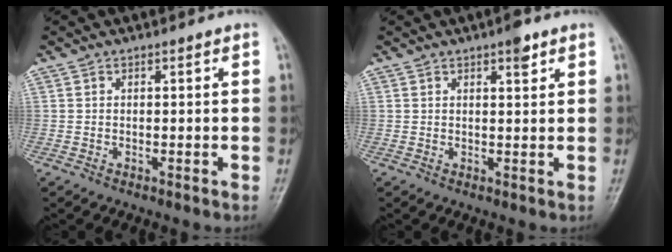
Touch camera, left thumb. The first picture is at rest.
{"total": 2.9, "force": [1.8, 0.9, 2.1], "torque": [-0.024, -0.007, 0.023]}